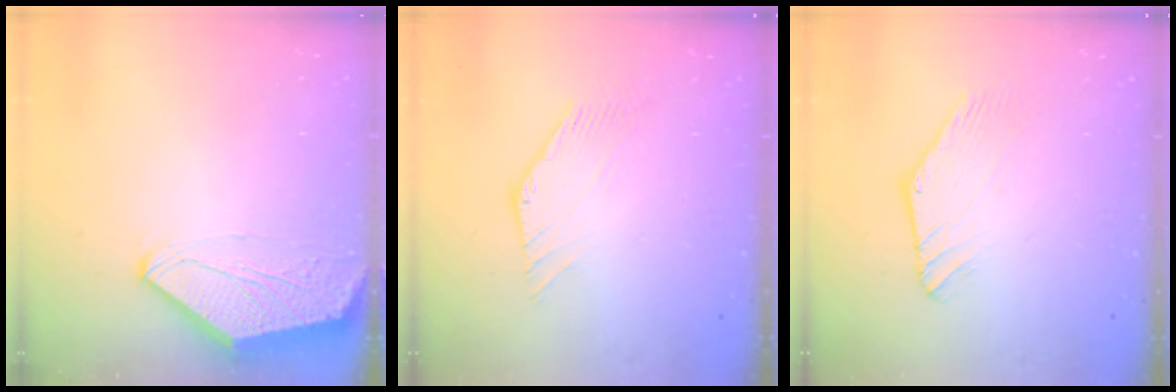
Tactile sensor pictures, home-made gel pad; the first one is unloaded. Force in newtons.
{"total": 1.0, "press": 1.0, "slide": 0.3}
{"total": 1.3, "press": 1.3, "slide": 0.0}